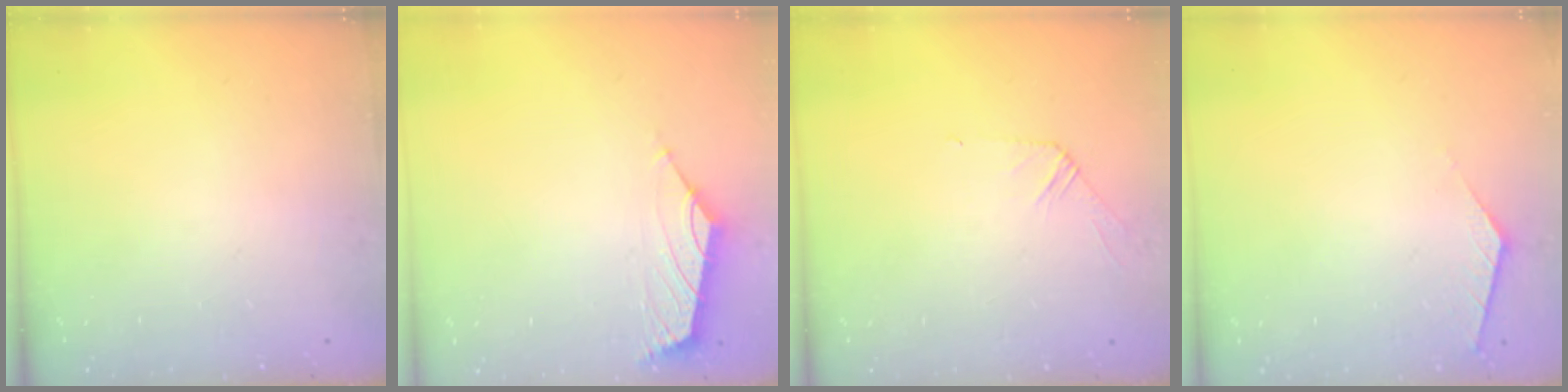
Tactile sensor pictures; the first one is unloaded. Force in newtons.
{"total": 1.8, "press": 1.7, "slide": 0.6}
{"total": 5.1, "press": 5.0, "slide": 0.7}
{"total": 2.1, "press": 2.0, "slide": 0.4}